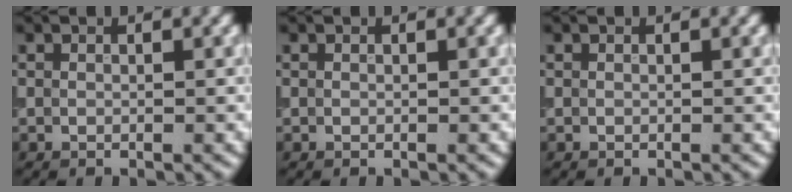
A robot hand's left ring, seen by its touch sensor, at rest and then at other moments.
{"total": 0.0}
{"total": 0.0}